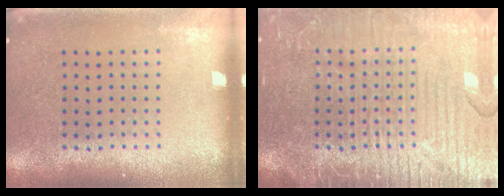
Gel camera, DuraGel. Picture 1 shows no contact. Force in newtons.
{"total": 7.2, "press": 7.1, "slide": 0.9}